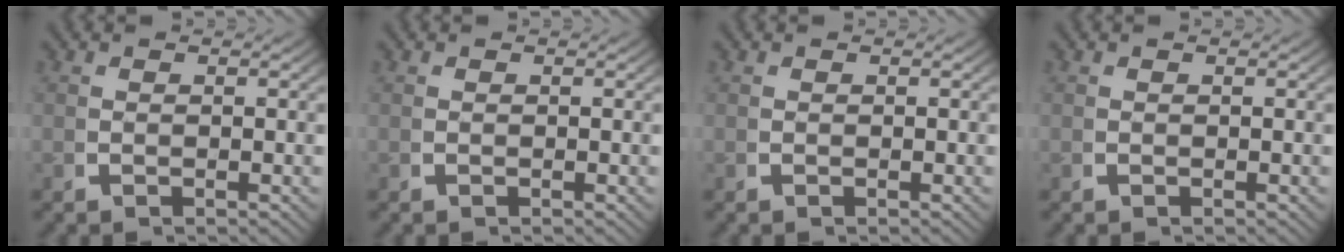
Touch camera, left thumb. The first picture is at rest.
{"total": 0.0}
{"total": 0.0}
{"total": 0.0}